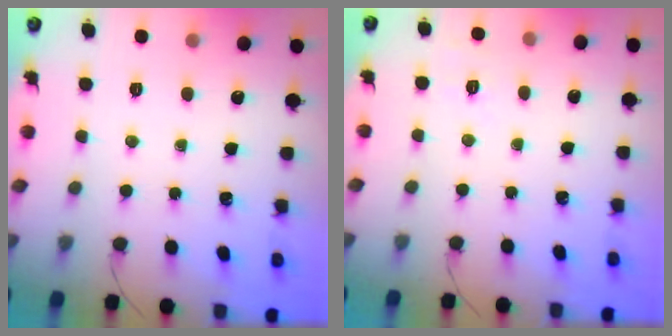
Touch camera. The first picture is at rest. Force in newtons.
{"total": 3.9, "press": 3.4, "slide": 1.9}